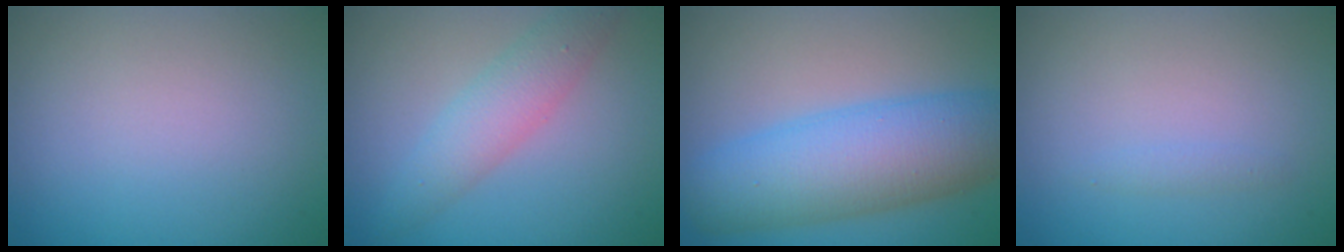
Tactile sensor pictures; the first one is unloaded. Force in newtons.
{"total": 3.5, "press": 3.5, "slide": 0.1}
{"total": 8.9, "press": 8.9, "slide": 0.2}
{"total": 0.7, "press": 0.7, "slide": 0.0}